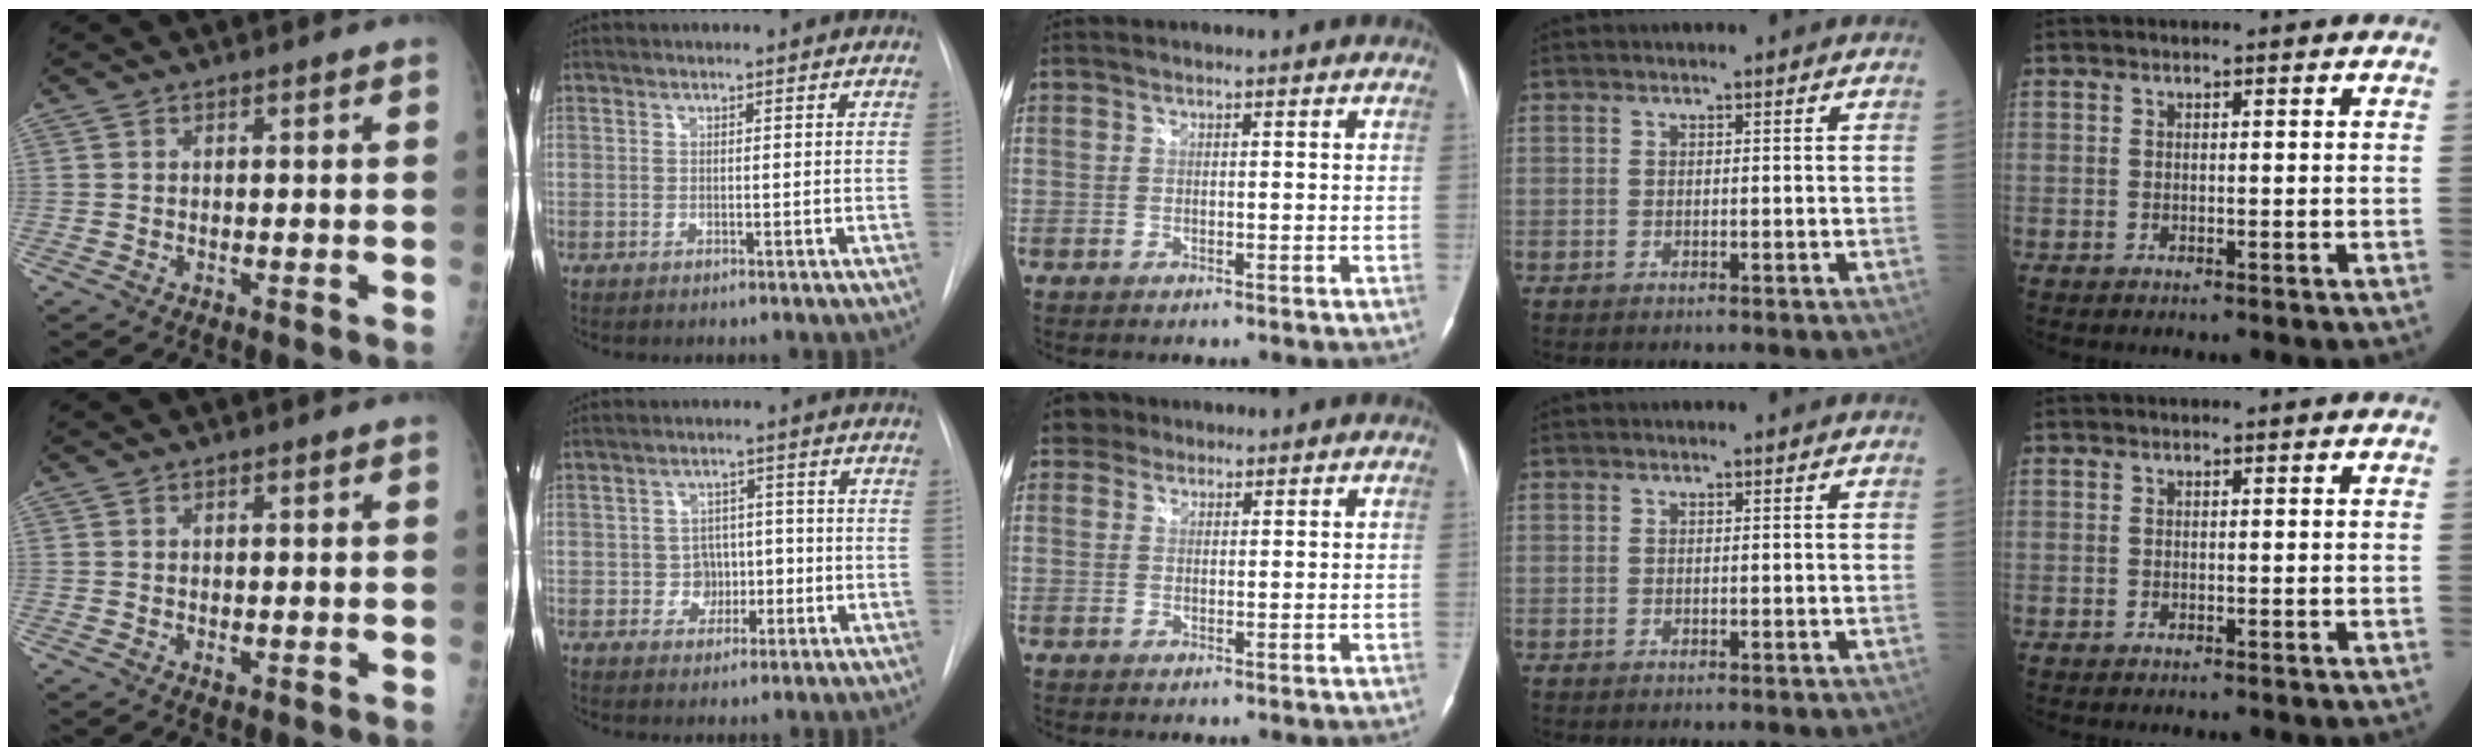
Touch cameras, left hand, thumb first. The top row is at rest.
{"thumb": {"total": 0.8, "force": [0.0, 0.5, 0.6], "torque": [-0.008, -0.002, 0.002]}, "index": {"total": 4.4, "force": [-1.8, 3.7, 1.4], "torque": [-0.011, 0.008, -0.021]}, "middle": {"total": 2.4, "force": [1.8, 1.6, -0.1], "torque": [0.003, 0.012, 0.027]}}